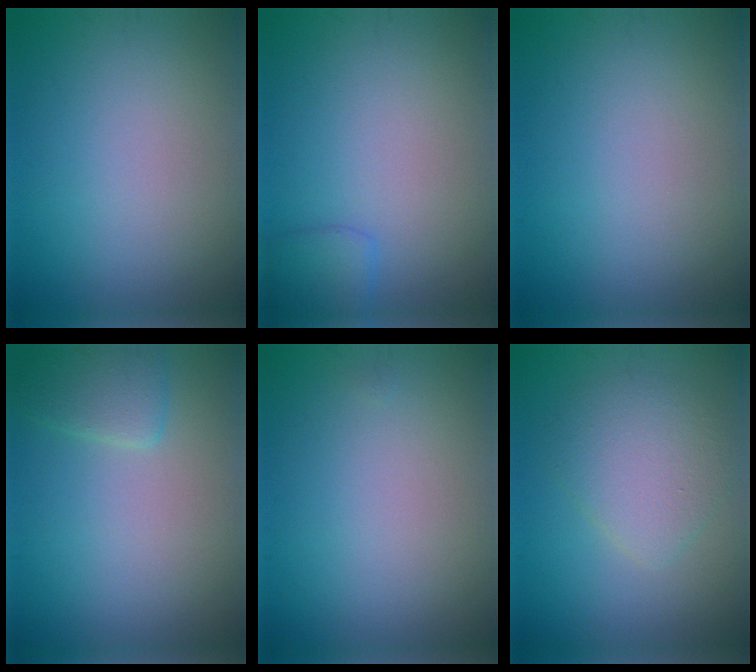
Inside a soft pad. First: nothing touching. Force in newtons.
{"total": 1.7, "press": 1.7, "slide": 0.1}
{"total": 0.0}
{"total": 2.2, "press": 2.1, "slide": 0.2}
{"total": 0.0}
{"total": 3.6, "press": 3.6, "slide": 0.2}